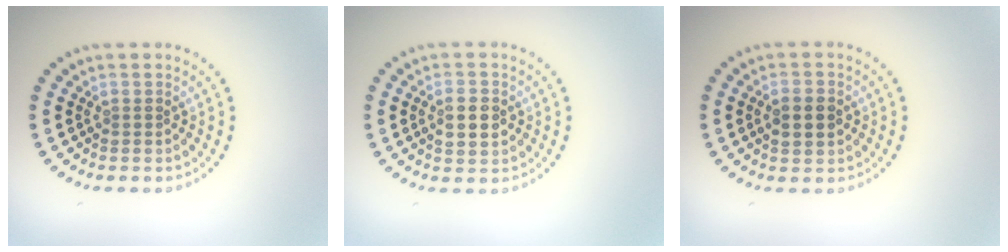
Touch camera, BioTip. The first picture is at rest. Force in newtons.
{"total": 2.6, "press": 2.6, "slide": 0.2}
{"total": 3.2, "press": 3.2, "slide": 0.1}